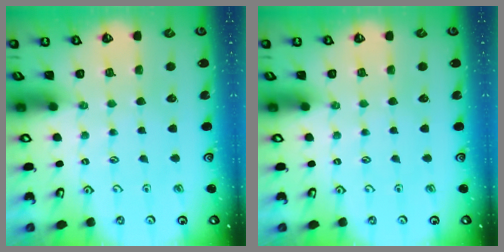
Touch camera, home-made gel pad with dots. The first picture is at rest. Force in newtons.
{"total": 0.0}